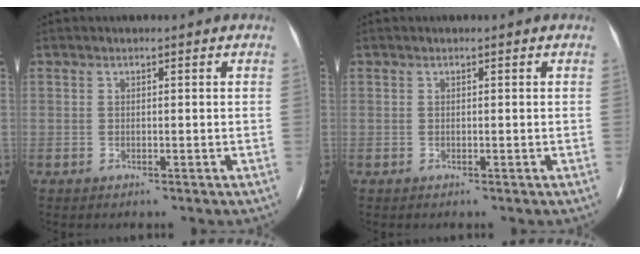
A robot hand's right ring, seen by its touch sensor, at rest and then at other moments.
{"total": 0.0}